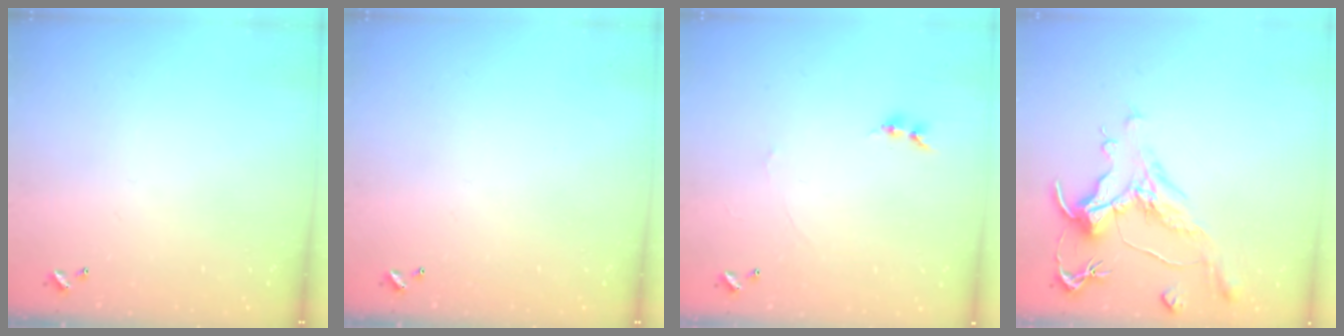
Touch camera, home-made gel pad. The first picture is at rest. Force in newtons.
{"total": 0.0}
{"total": 0.0}
{"total": 1.1, "press": 0.0, "slide": 1.1}